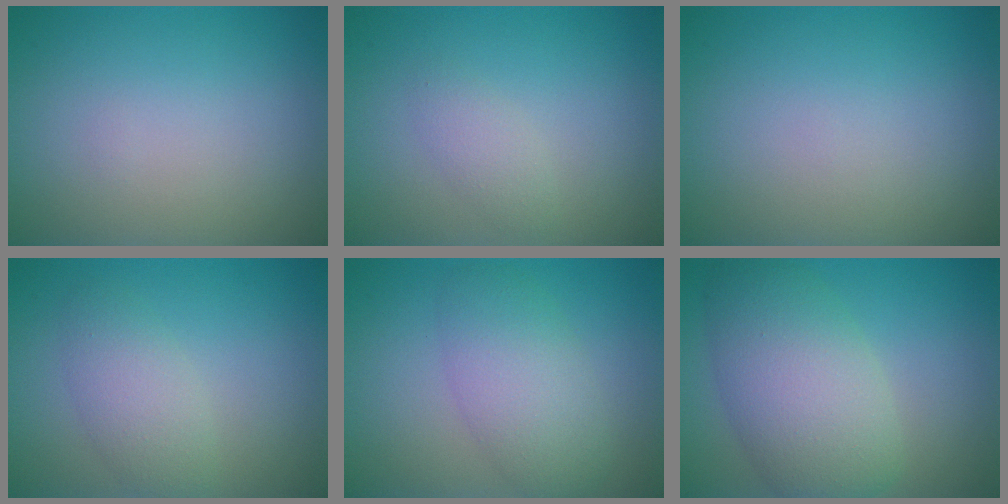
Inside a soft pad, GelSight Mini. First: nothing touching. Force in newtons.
{"total": 1.5, "press": 1.5, "slide": 0.0}
{"total": 0.0}
{"total": 2.9, "press": 2.9, "slide": 0.2}
{"total": 4.5, "press": 4.5, "slide": 0.1}
{"total": 7.5, "press": 7.5, "slide": 0.4}